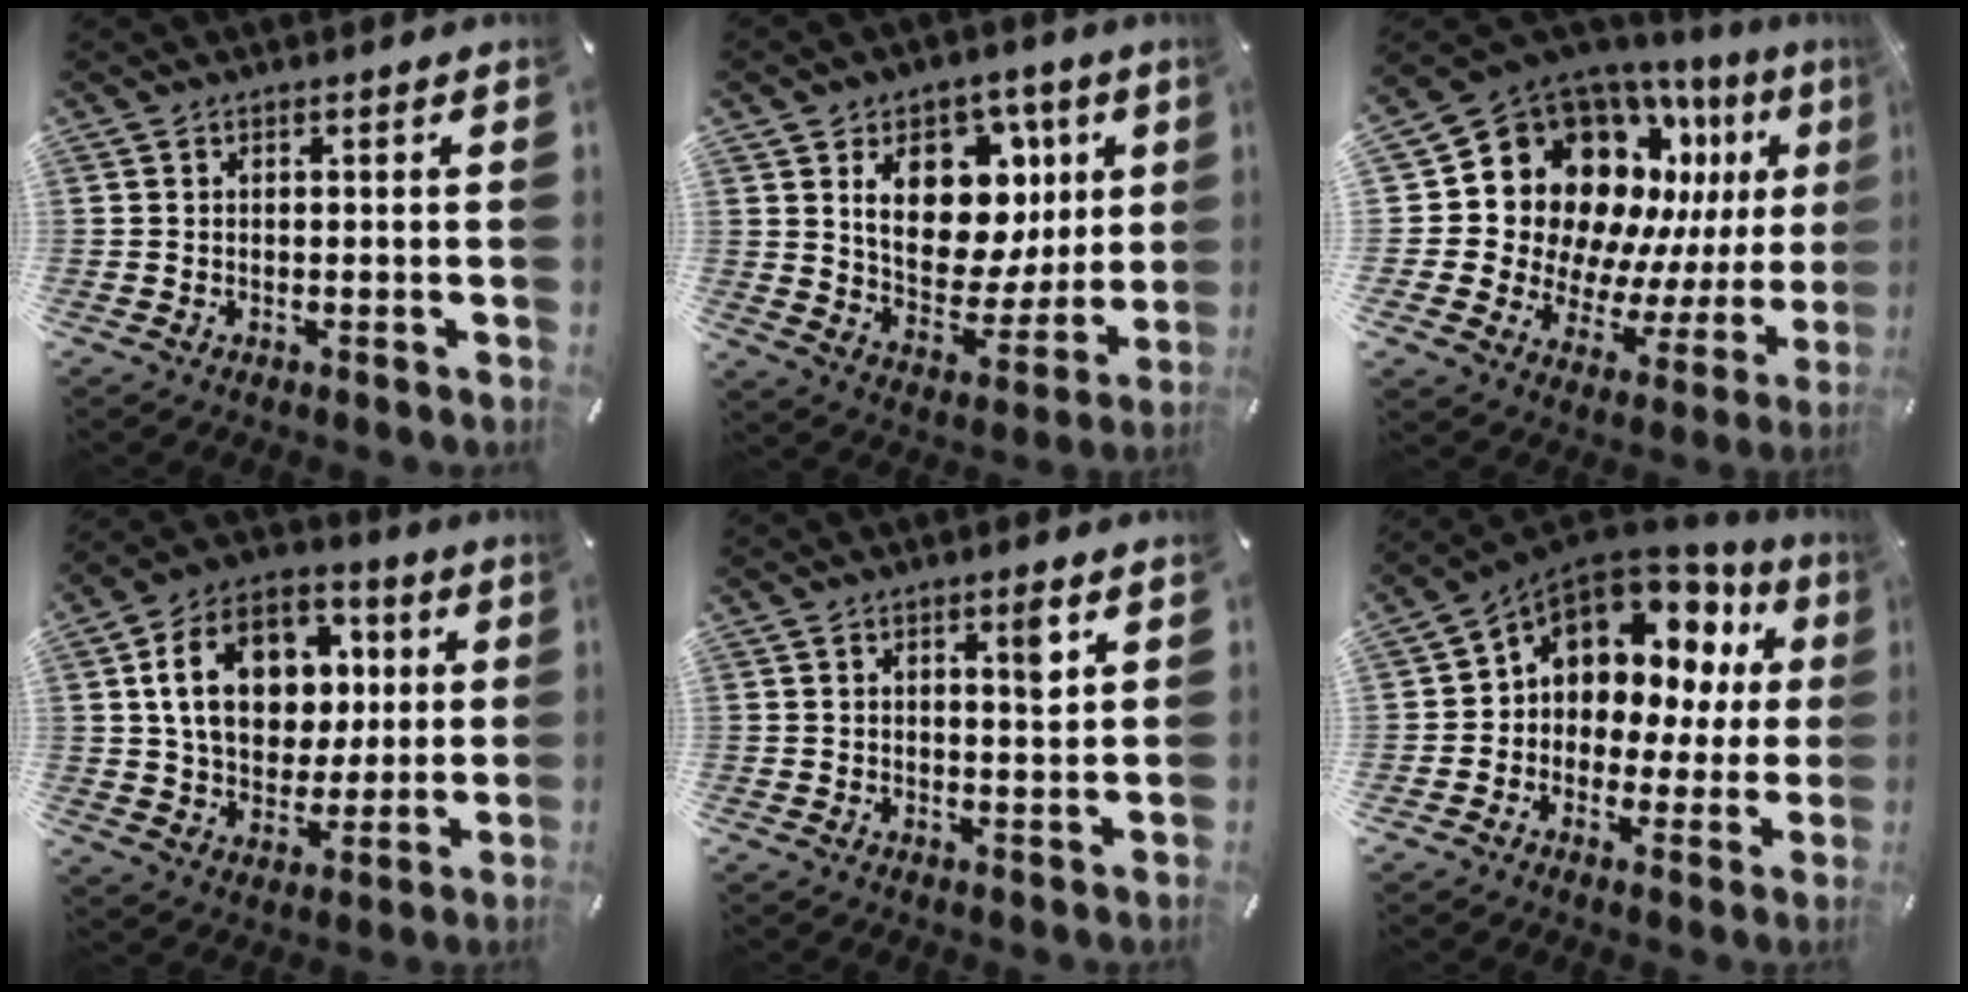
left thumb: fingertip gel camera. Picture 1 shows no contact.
{"total": 18.1, "force": [6.9, 12.7, 10.9], "torque": [-0.149, -0.040, 0.127]}
{"total": 17.5, "force": [7.7, 13.6, 7.8], "torque": [-0.130, -0.101, 0.159]}
{"total": 17.4, "force": [3.5, 13.7, 10.1], "torque": [-0.170, 0.006, 0.067]}
{"total": 4.6, "force": [2.0, 1.1, 4.0], "torque": [-0.060, -0.008, 0.027]}
{"total": 10.8, "force": [5.7, 8.1, 4.4], "torque": [-0.081, -0.053, 0.102]}